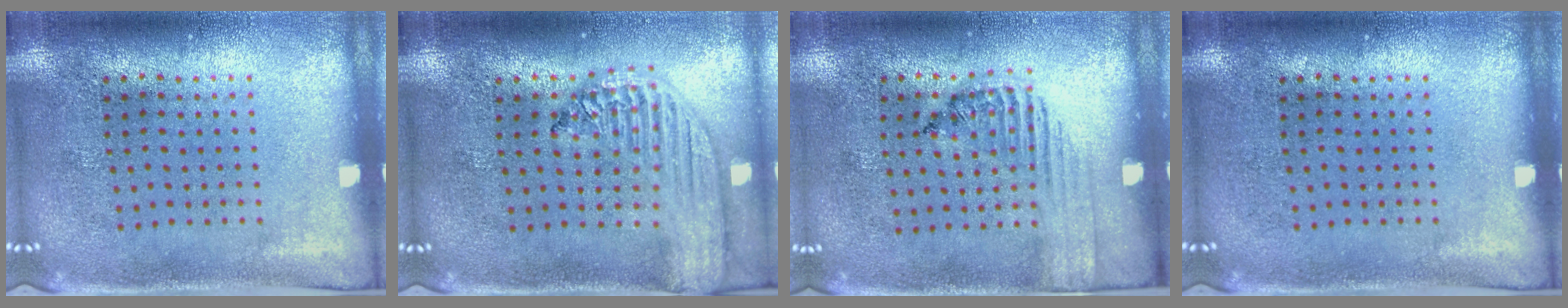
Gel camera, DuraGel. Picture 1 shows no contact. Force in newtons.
{"total": 2.2, "press": 1.9, "slide": 1.1}
{"total": 1.6, "press": 1.2, "slide": 1.0}
{"total": 0.0}